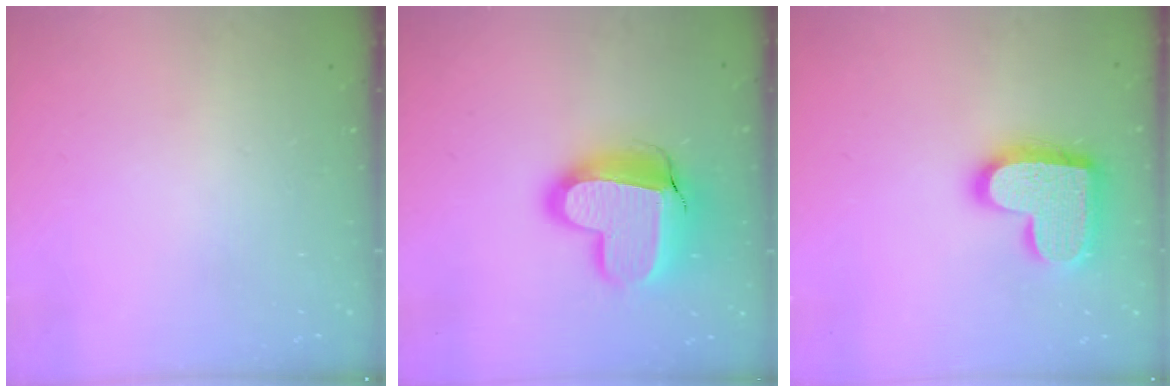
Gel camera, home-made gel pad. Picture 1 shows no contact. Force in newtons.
{"total": 19.2, "press": 19.2, "slide": 1.5}
{"total": 19.6, "press": 19.5, "slide": 1.3}